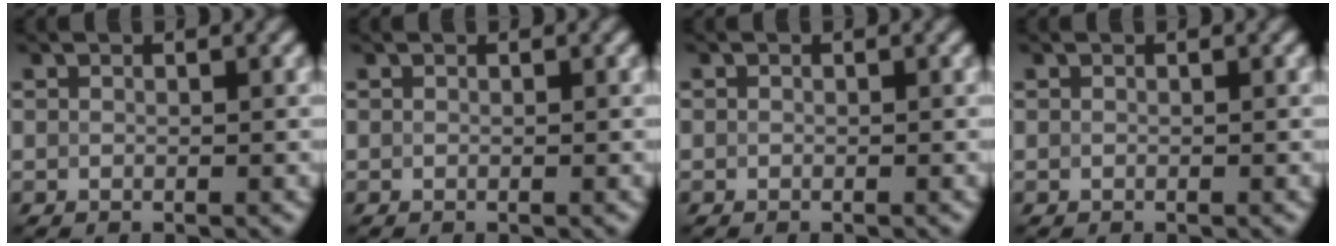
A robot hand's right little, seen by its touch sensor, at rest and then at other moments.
{"total": 0.0}
{"total": 1.2, "force": [0.4, 1.1, 0.4], "torque": [-0.014, 0.014, -0.003]}
{"total": 0.0}